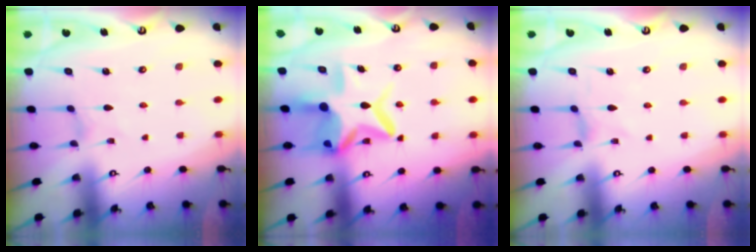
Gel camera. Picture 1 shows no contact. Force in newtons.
{"total": 14.1, "press": 14.0, "slide": 1.6}
{"total": 0.0}